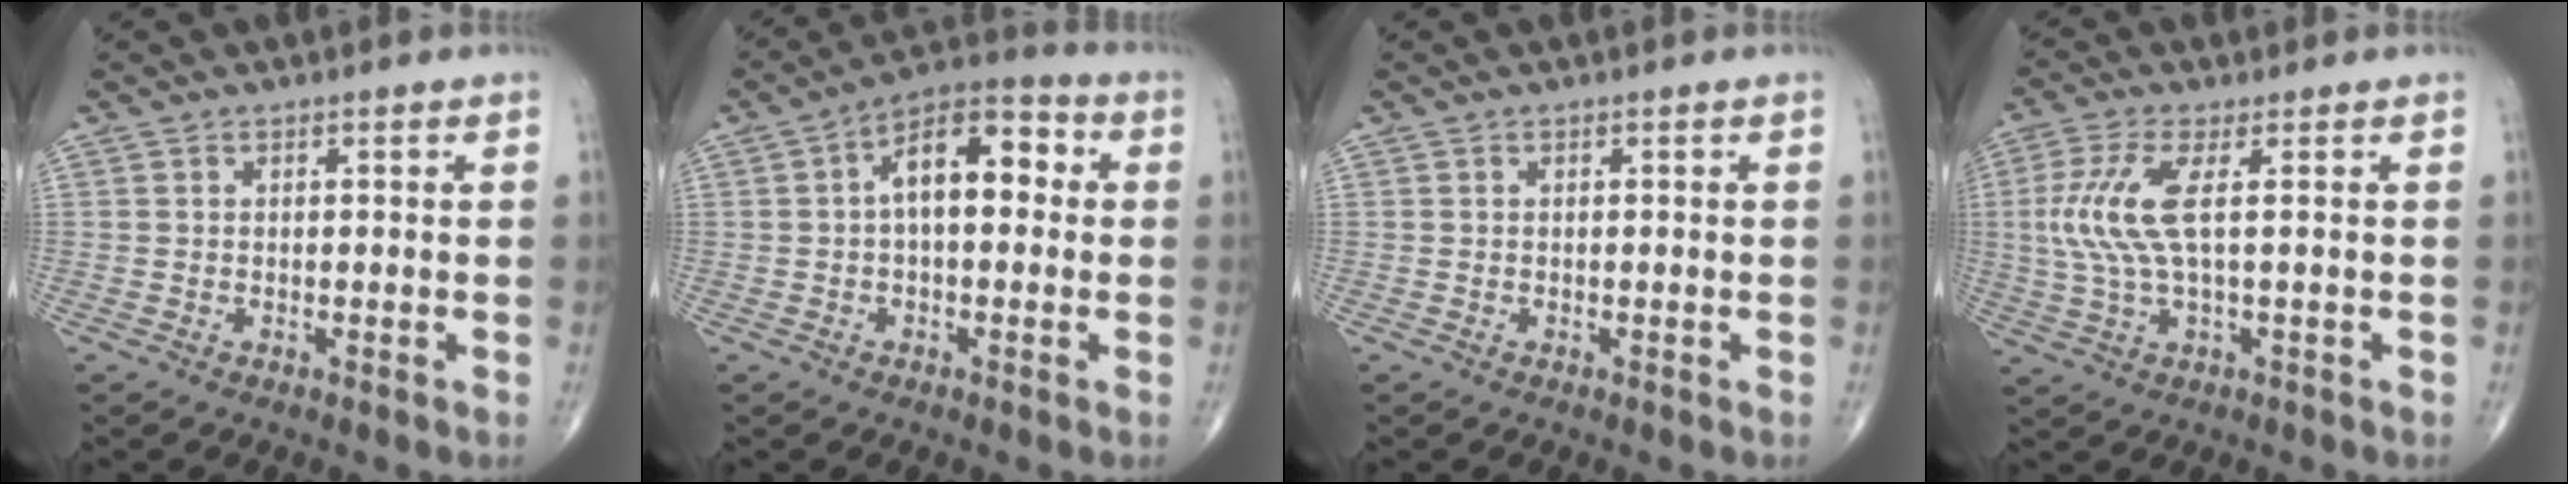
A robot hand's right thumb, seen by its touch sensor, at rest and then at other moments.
{"total": 11.4, "force": [1.2, 6.1, 9.6], "torque": [-0.131, 0.037, 0.007]}
{"total": 0.0}
{"total": 9.0, "force": [1.3, 2.5, 8.5], "torque": [-0.226, 0.003, 0.026]}